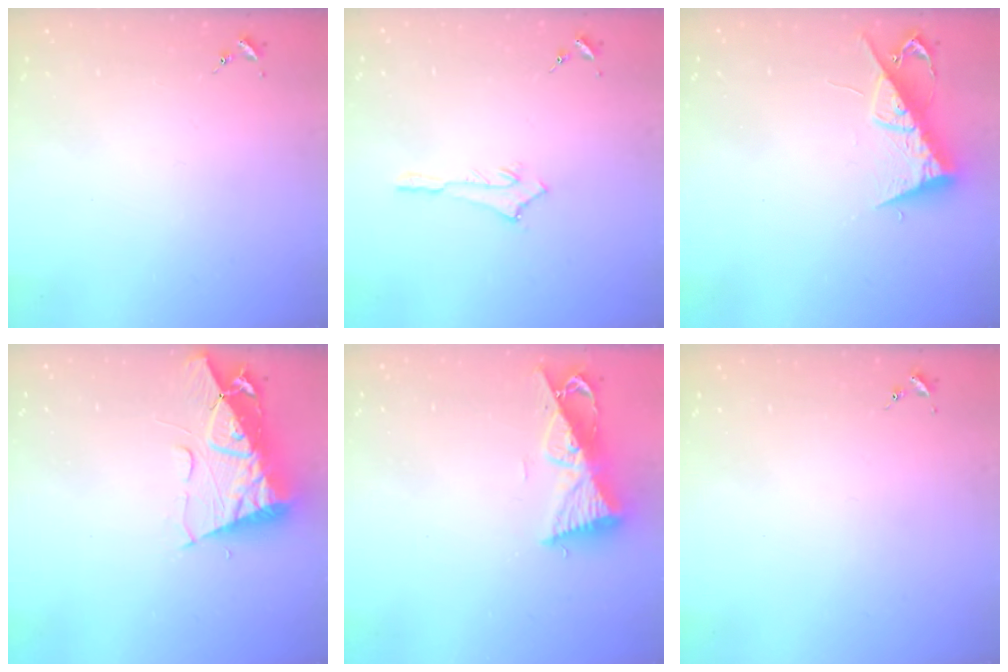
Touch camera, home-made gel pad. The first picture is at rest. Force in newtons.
{"total": 2.6, "press": 2.6, "slide": 0.4}
{"total": 12.0, "press": 11.9, "slide": 0.7}
{"total": 12.0, "press": 11.9, "slide": 1.3}
{"total": 9.6, "press": 9.6, "slide": 0.5}
{"total": 0.0}